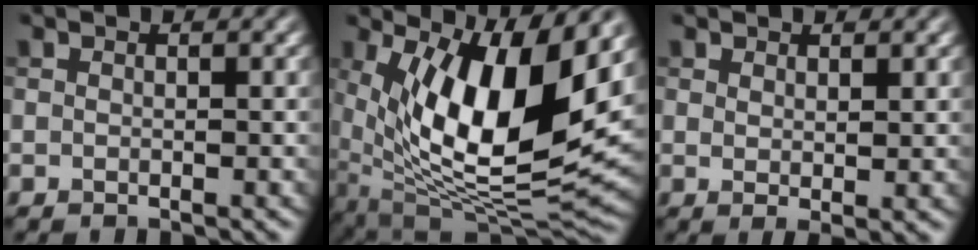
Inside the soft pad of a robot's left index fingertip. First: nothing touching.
{"total": 13.6, "force": [3.6, 5.3, 12.0], "torque": [-0.201, -0.022, 0.066]}
{"total": 1.7, "force": [0.8, 0.3, 1.5], "torque": [-0.022, -0.008, 0.016]}